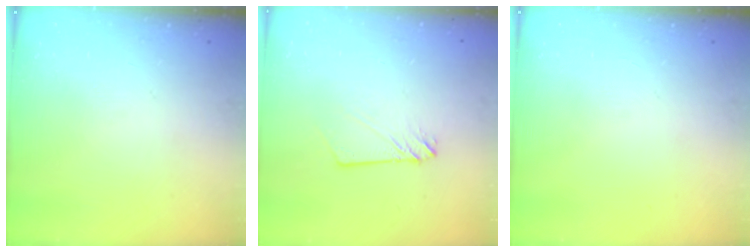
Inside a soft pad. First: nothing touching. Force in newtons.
{"total": 2.9, "press": 2.9, "slide": 0.4}
{"total": 0.0}